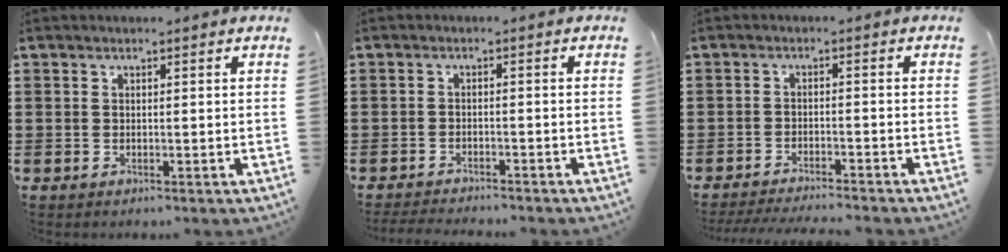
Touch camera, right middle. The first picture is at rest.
{"total": 2.1, "force": [-2.1, 0.0, 0.2], "torque": [-0.006, 0.000, -0.044]}
{"total": 3.0, "force": [-2.9, -0.2, 0.6], "torque": [-0.010, -0.001, -0.060]}